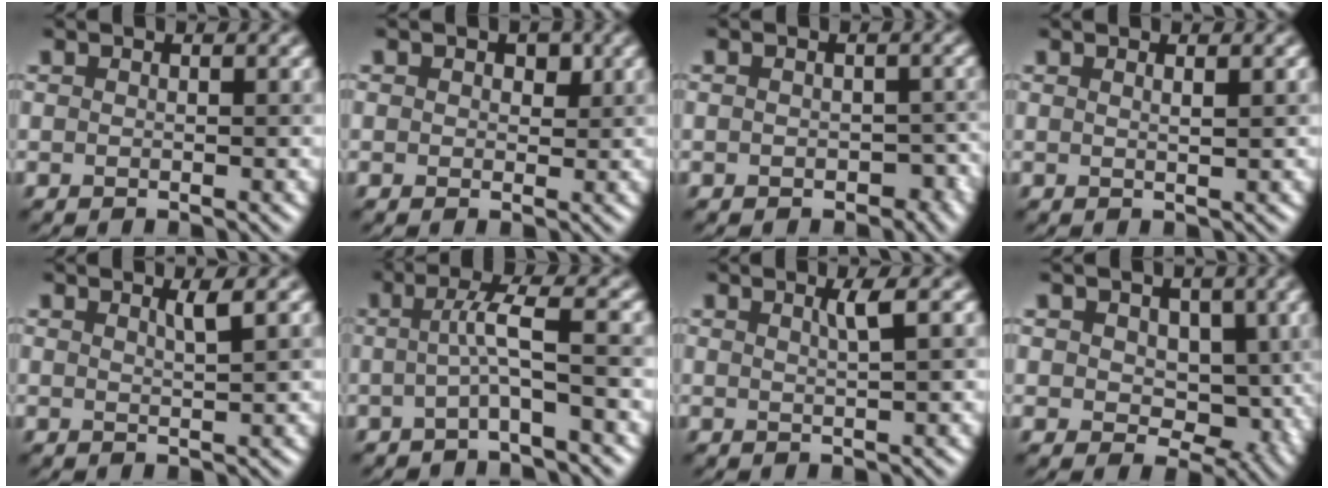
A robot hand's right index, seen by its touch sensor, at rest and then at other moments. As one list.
[{"total": 1.1, "force": [0.6, 0.9, 0.1], "torque": [-0.005, -0.002, 0.009]}, {"total": 1.7, "force": [-0.8, 1.2, 0.9], "torque": [-0.014, -0.007, -0.002]}, {"total": 0.9, "force": [0.5, 0.4, 0.6], "torque": [-0.001, 0.002, 0.003]}, {"total": 1.0, "force": [0.9, 0.1, 0.4], "torque": [-0.007, -0.002, 0.014]}, {"total": 2.7, "force": [-0.4, 0.2, 2.7], "torque": [-0.058, 0.000, -0.010]}, {"total": 1.1, "force": [0.7, 0.2, 0.8], "torque": [-0.016, -0.001, 0.013]}, {"total": 4.2, "force": [0.5, 3.3, 2.5], "torque": [-0.030, -0.009, 0.009]}]